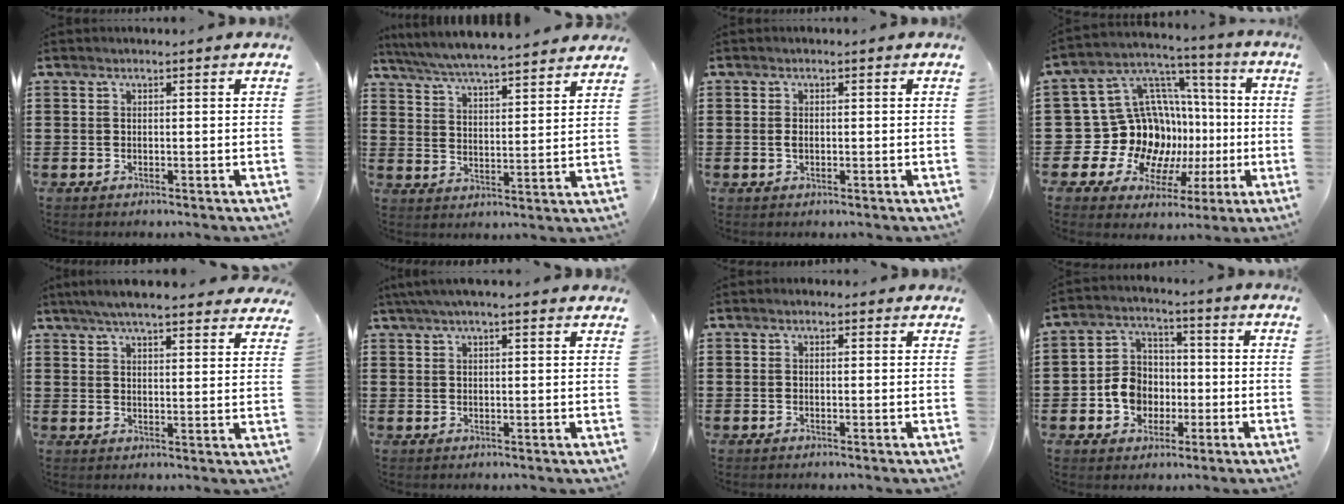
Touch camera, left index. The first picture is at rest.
{"total": 5.7, "force": [5.5, -0.5, 1.3], "torque": [-0.050, -0.036, 0.094]}
{"total": 1.2, "force": [-0.1, 0.7, 1.0], "torque": [-0.021, 0.001, -0.003]}
{"total": 18.1, "force": [-2.0, 16.2, 8.0], "torque": [-0.182, -0.036, 0.008]}
{"total": 5.6, "force": [5.1, 0.3, 2.2], "torque": [-0.058, -0.014, 0.093]}
{"total": 3.3, "force": [2.4, 0.4, 2.1], "torque": [-0.047, 0.005, 0.044]}
{"total": 0.7, "force": [0.0, 0.5, 0.4], "torque": [-0.009, 0.004, -0.001]}
{"total": 7.2, "force": [-1.5, 6.5, 2.8], "torque": [-0.082, 0.021, -0.027]}